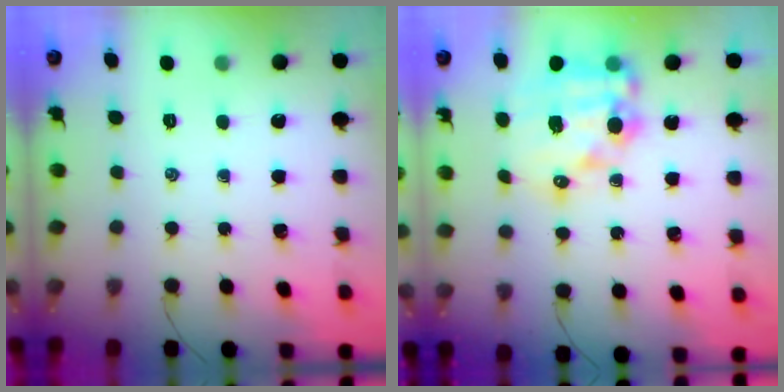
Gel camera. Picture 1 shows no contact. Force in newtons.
{"total": 16.4, "press": 16.1, "slide": 3.3}